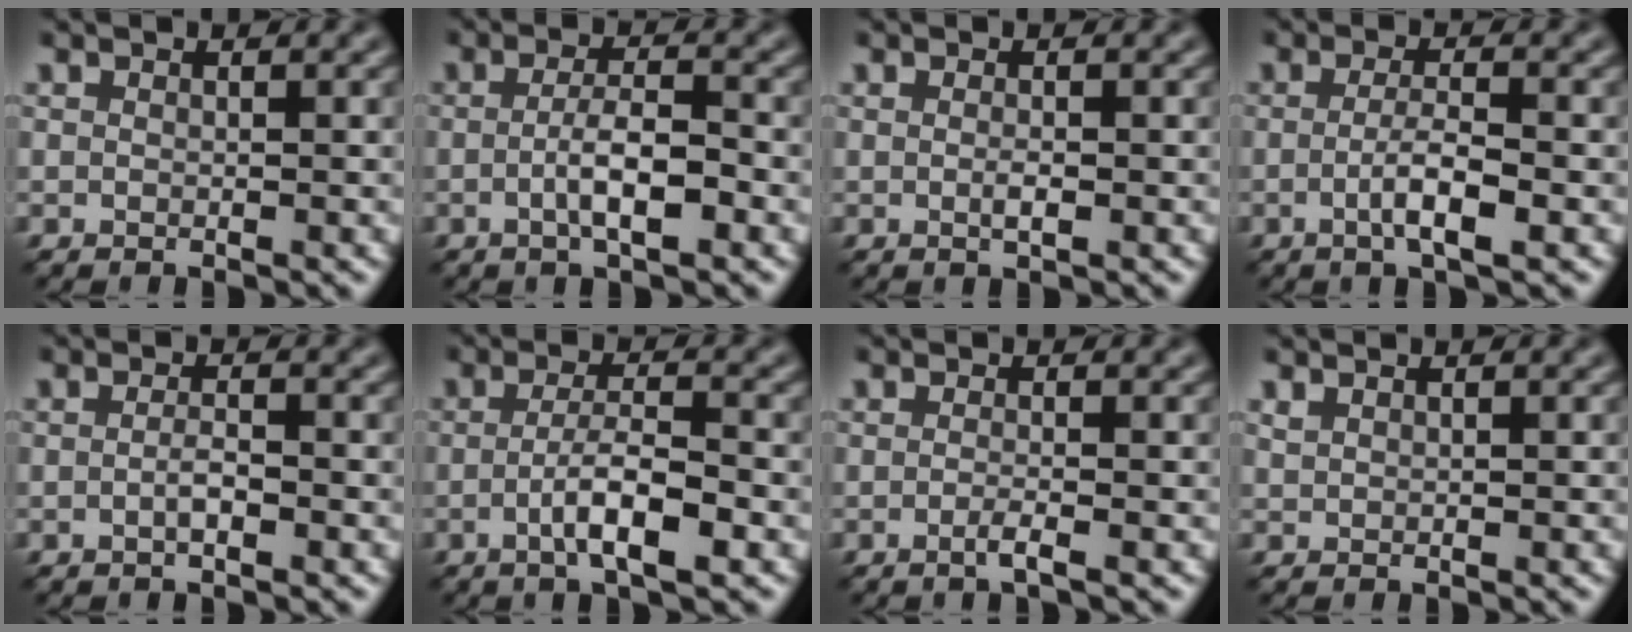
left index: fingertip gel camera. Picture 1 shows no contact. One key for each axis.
{"total": 3.6, "fx": -0.9, "fy": 0.9, "fz": 3.4, "tx": -0.061, "ty": 0.001, "tz": -0.018}
{"total": 1.0, "fx": -0.1, "fy": 0.2, "fz": 1.0, "tx": -0.019, "ty": -0.003, "tz": -0.002}
{"total": 3.2, "fx": -0.7, "fy": 0.6, "fz": 3.1, "tx": -0.055, "ty": 0.000, "tz": -0.016}
{"total": 1.4, "fx": -0.4, "fy": 0.4, "fz": 1.3, "tx": -0.025, "ty": 0.000, "tz": -0.009}
{"total": 4.4, "fx": -1.3, "fy": 0.9, "fz": 4.1, "tx": -0.072, "ty": 0.003, "tz": -0.025}
{"total": 1.6, "fx": -0.5, "fy": 0.4, "fz": 1.4, "tx": -0.020, "ty": -0.003, "tz": -0.014}
{"total": 0.6, "fx": 0.5, "fy": 0.2, "fz": 0.1, "tx": -0.004, "ty": 0.001, "tz": 0.015}